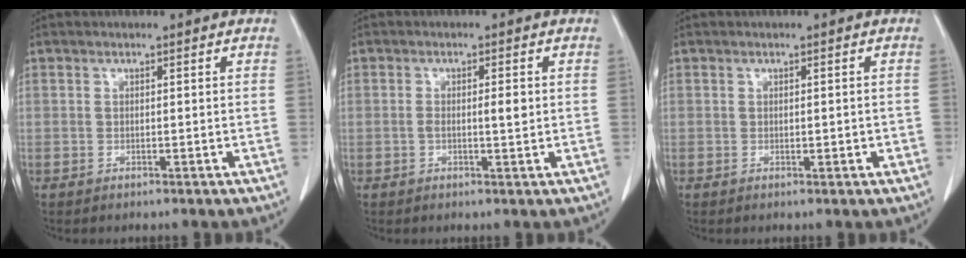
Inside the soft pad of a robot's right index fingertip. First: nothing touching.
{"total": 2.6, "force": [0.0, 0.5, 2.6], "torque": [-0.046, 0.000, 0.000]}
{"total": 1.1, "force": [-0.2, 0.4, 1.0], "torque": [-0.013, 0.000, 0.001]}